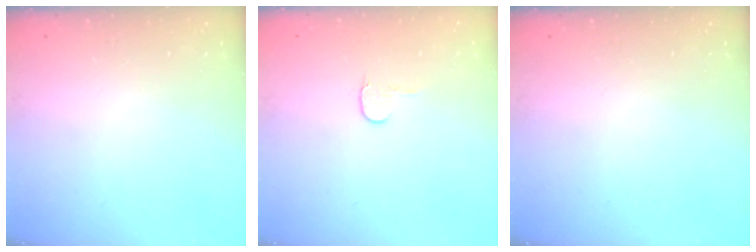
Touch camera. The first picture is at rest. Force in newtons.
{"total": 3.6, "press": 3.6, "slide": 0.4}
{"total": 0.0}